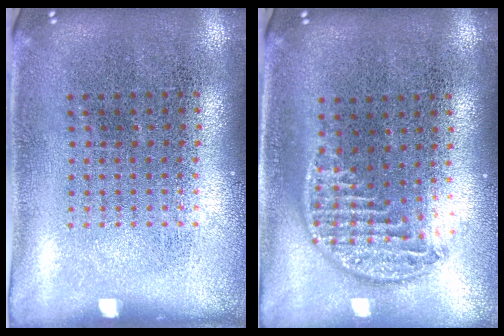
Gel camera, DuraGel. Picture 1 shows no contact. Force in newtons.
{"total": 1.2, "press": 1.1, "slide": 0.5}